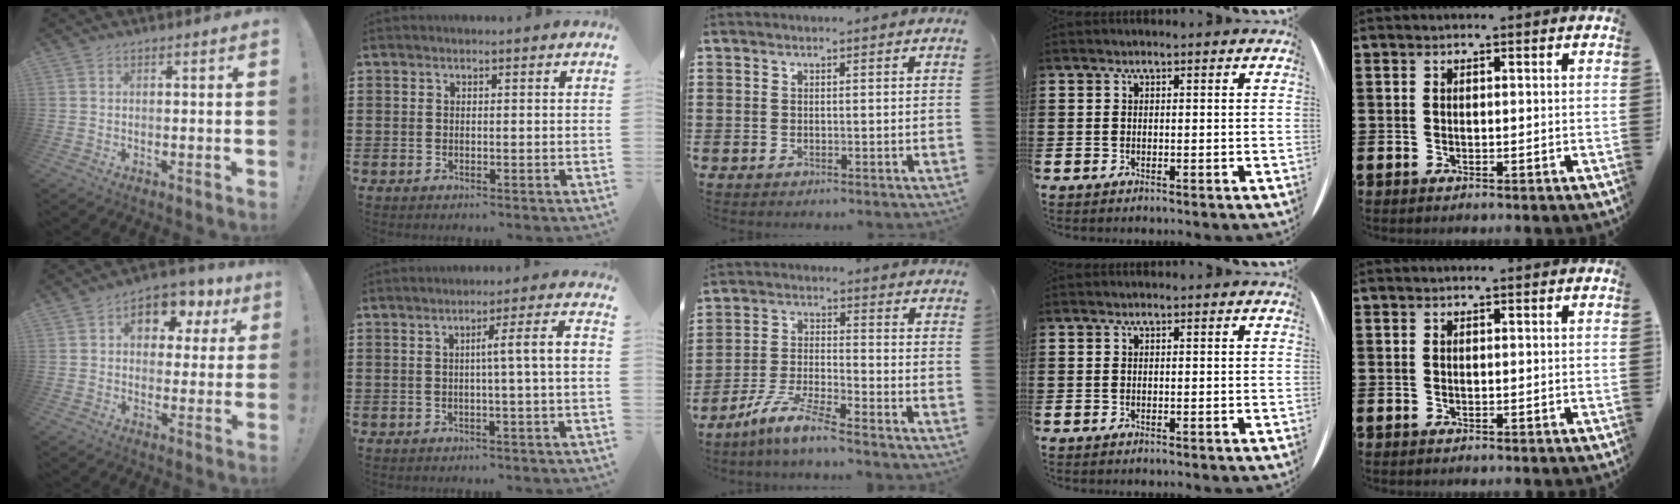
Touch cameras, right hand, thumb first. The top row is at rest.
{"thumb": {"total": 10.7, "force": [3.9, 7.3, 6.8], "torque": [-0.079, -0.013, 0.068]}, "index": {"total": 5.5, "force": [0.0, -0.4, 5.4], "torque": [-0.089, -0.008, -0.008]}, "middle": {"total": 6.9, "force": [-5.8, 0.2, 3.7], "torque": [-0.087, -0.012, -0.115]}}